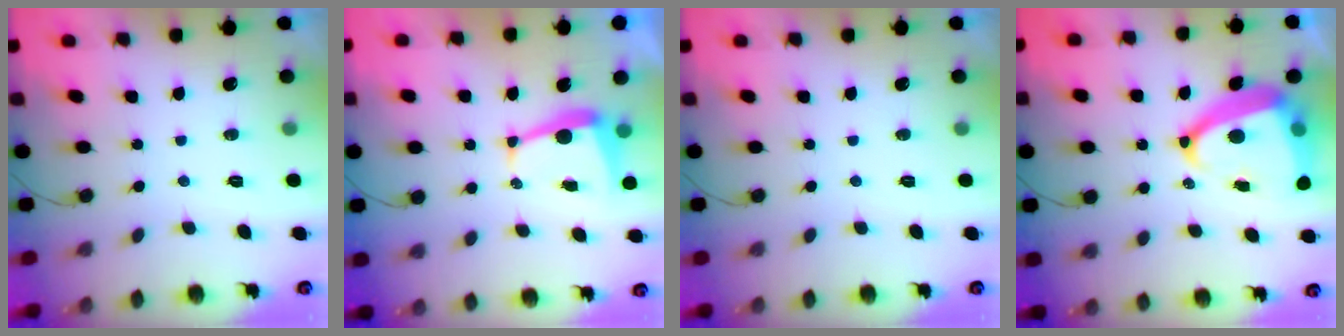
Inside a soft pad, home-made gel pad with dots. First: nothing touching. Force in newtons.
{"total": 6.2, "press": 6.1, "slide": 0.6}
{"total": 0.0}
{"total": 16.3, "press": 16.1, "slide": 2.4}